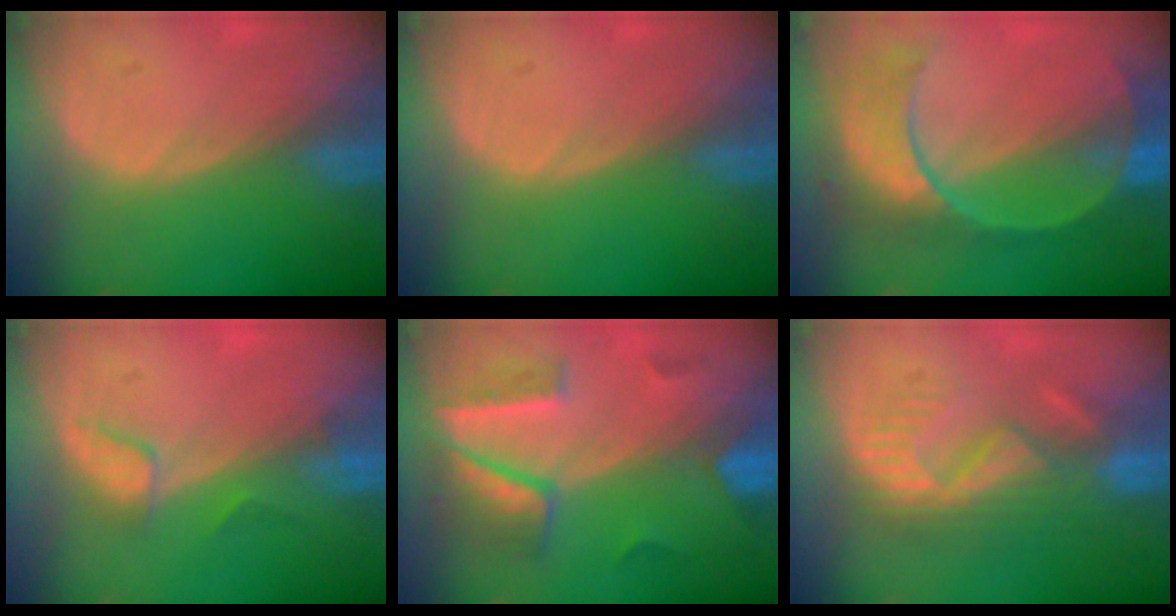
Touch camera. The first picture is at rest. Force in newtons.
{"total": 0.0}
{"total": 9.4, "press": 8.5, "slide": 4.0}
{"total": 2.8, "press": 2.7, "slide": 0.4}
{"total": 7.3, "press": 7.2, "slide": 0.7}
{"total": 8.6, "press": 8.1, "slide": 2.9}